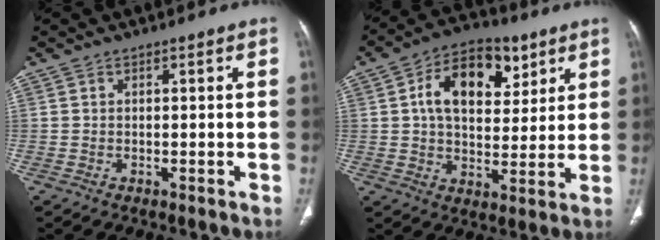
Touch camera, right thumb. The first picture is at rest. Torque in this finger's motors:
{"motor_torque": [1.31, 1.55, 0.10, 0.10, 0.20]}